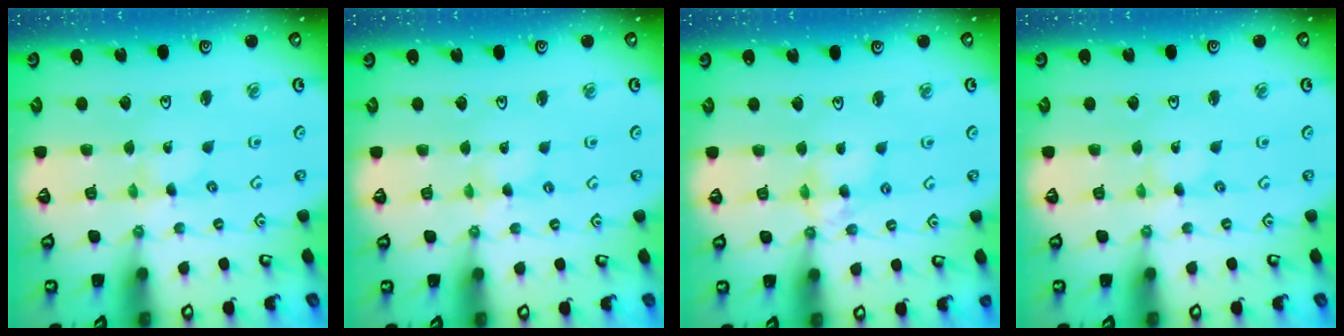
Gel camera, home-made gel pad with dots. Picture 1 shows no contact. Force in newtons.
{"total": 1.1, "press": 1.1, "slide": 0.2}
{"total": 7.9, "press": 7.9, "slide": 0.6}
{"total": 0.0}